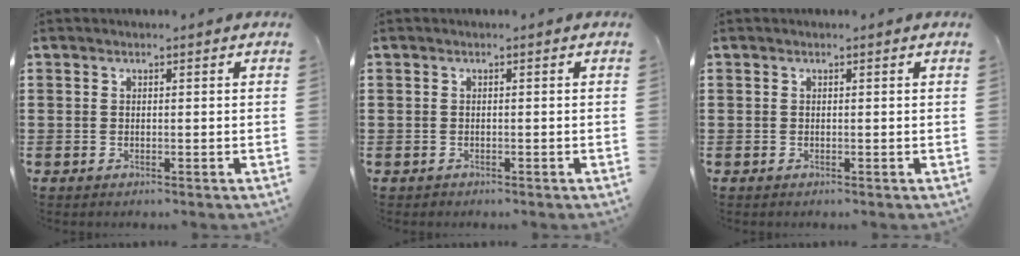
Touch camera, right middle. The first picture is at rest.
{"total": 0.0}
{"total": 0.0}